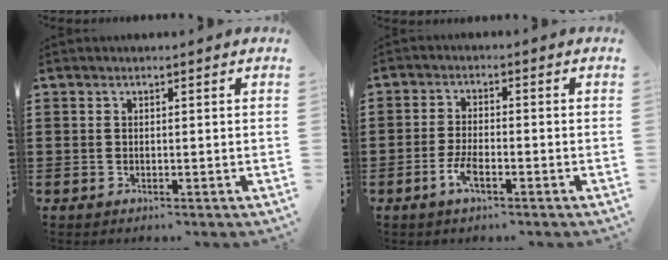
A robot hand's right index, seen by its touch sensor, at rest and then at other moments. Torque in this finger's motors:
{"motor_torque": [2.14, 0.00, 0.14, 0.01]}